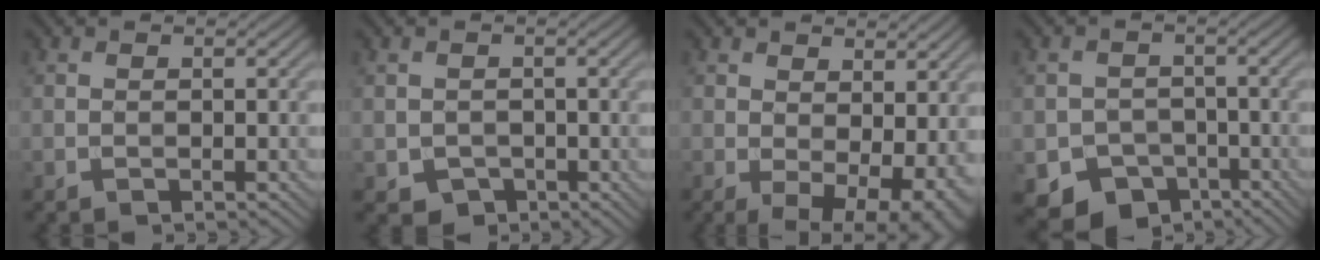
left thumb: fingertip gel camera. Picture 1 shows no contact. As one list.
[{"total": 2.5, "force": [-0.8, 2.2, 0.8], "torque": [-0.024, -0.011, -0.015]}, {"total": 8.5, "force": [-0.2, 4.7, 7.1], "torque": [-0.109, -0.019, 0.012]}, {"total": 7.1, "force": [-4.2, 5.3, 2.3], "torque": [-0.039, -0.017, -0.073]}]